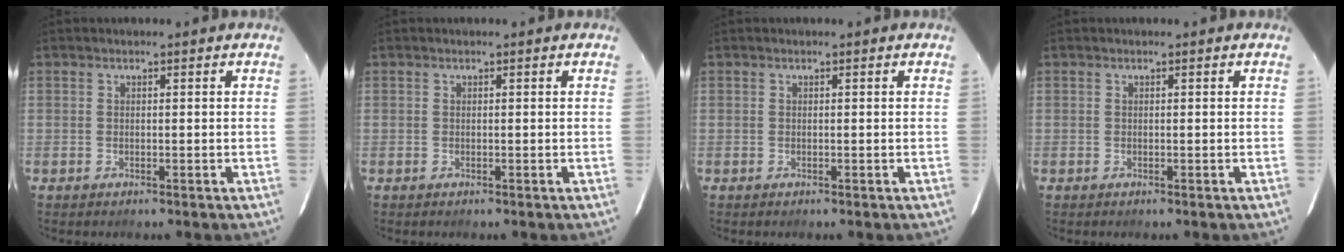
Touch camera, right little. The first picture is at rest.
{"total": 0.0}
{"total": 0.0}
{"total": 0.0}